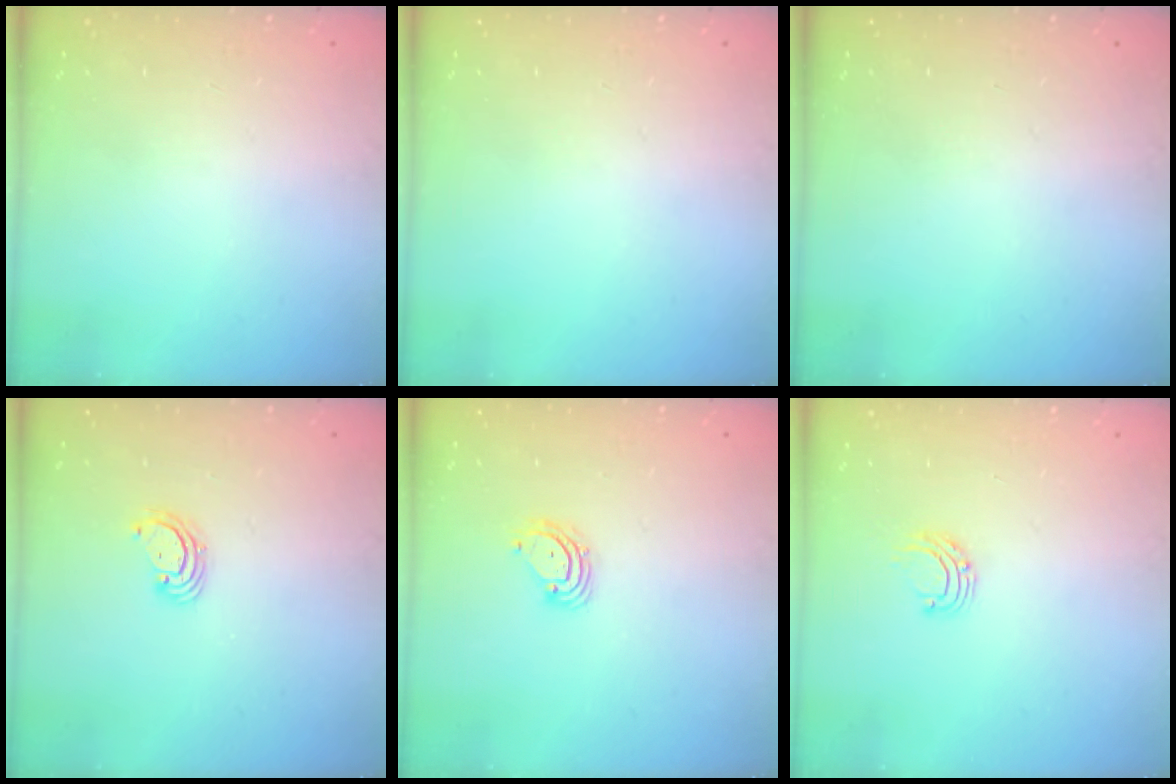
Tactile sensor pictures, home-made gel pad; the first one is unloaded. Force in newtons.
{"total": 0.0}
{"total": 0.0}
{"total": 3.5, "press": 3.5, "slide": 0.1}
{"total": 4.7, "press": 4.7, "slide": 0.6}
{"total": 5.1, "press": 5.1, "slide": 0.4}